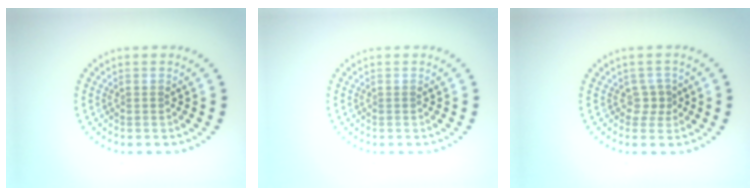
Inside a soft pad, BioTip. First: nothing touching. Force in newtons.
{"total": 0.0}
{"total": 1.4, "press": 1.0, "slide": 1.0}